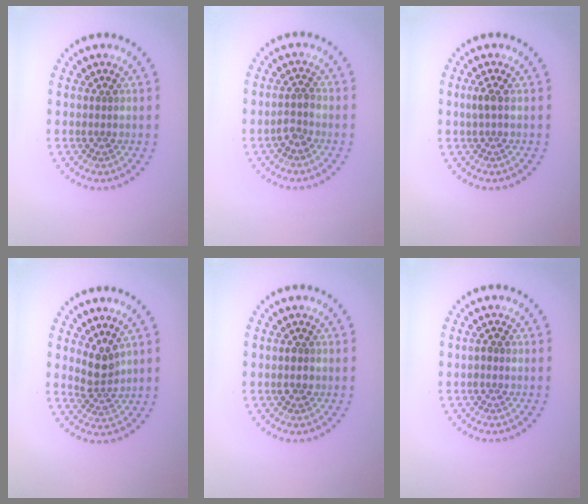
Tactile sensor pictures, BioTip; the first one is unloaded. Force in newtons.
{"total": 1.4, "press": 1.2, "slide": 0.7}
{"total": 1.0, "press": 0.9, "slide": 0.3}
{"total": 2.3, "press": 1.8, "slide": 1.5}
{"total": 1.1, "press": 1.1, "slide": 0.3}
{"total": 0.8, "press": 0.8, "slide": 0.1}